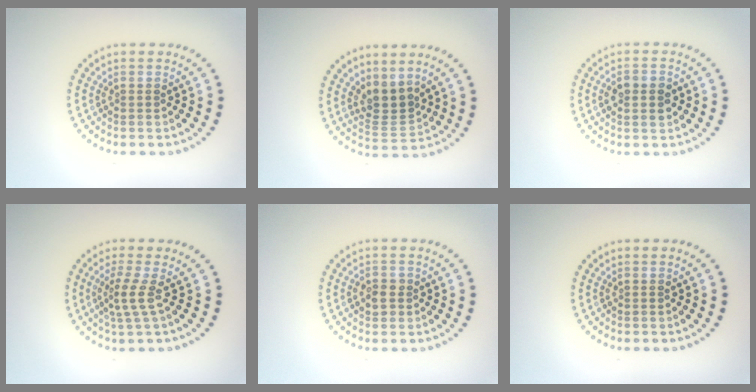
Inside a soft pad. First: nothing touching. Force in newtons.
{"total": 2.8, "press": 2.2, "slide": 1.8}
{"total": 2.8, "press": 2.8, "slide": 0.1}
{"total": 2.4, "press": 1.6, "slide": 1.8}
{"total": 1.6, "press": 1.6, "slide": 0.3}
{"total": 0.0}